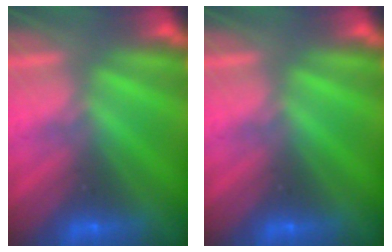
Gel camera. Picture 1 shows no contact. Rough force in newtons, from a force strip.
{"total": 0.0}